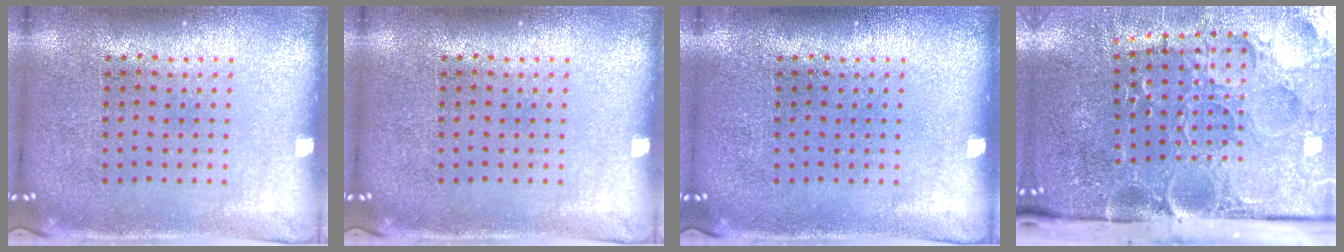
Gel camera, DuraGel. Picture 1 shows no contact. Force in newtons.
{"total": 0.0}
{"total": 0.0}
{"total": 5.3, "press": 4.0, "slide": 3.4}